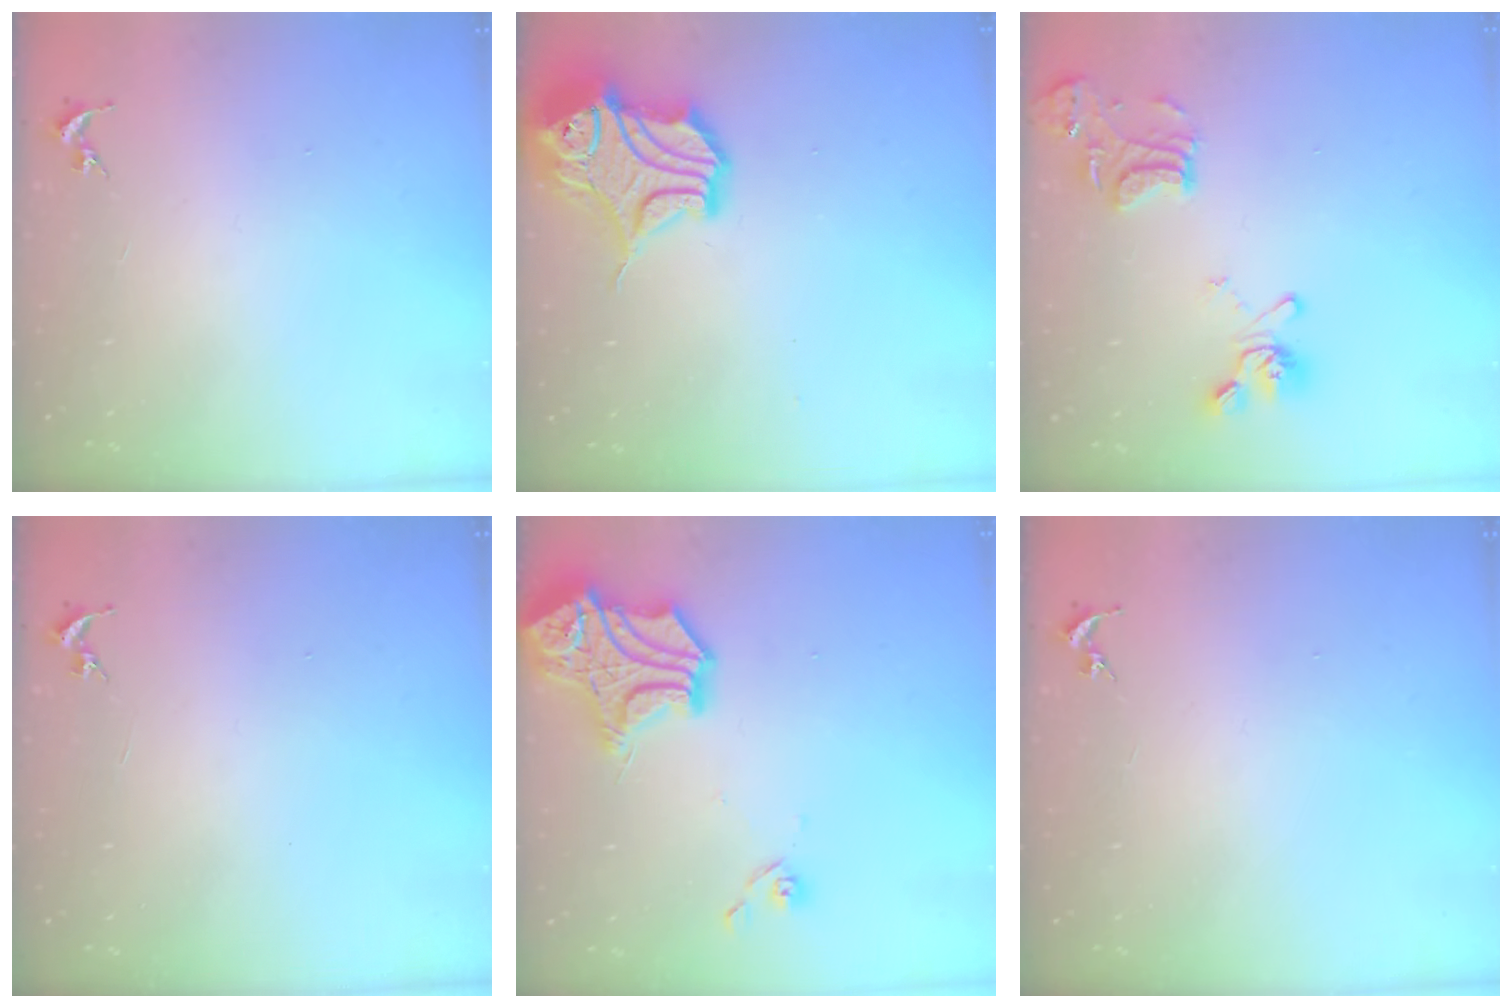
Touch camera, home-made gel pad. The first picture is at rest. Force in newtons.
{"total": 15.4, "press": 15.2, "slide": 2.4}
{"total": 14.4, "press": 14.2, "slide": 2.0}
{"total": 0.0}
{"total": 16.7, "press": 16.6, "slide": 2.0}
{"total": 0.0}